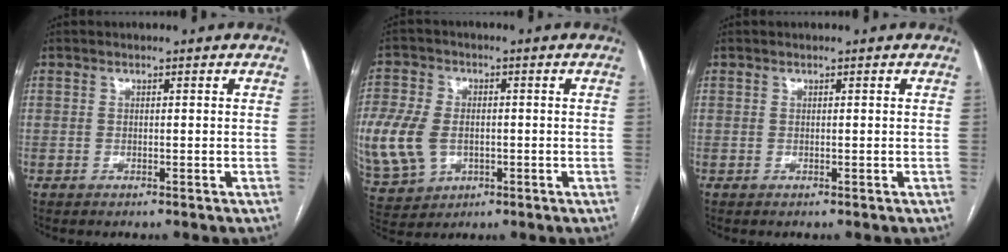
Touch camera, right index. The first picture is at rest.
{"total": 20.2, "force": [-3.6, 15.9, 11.8], "torque": [-0.330, 0.009, -0.043]}
{"total": 0.0}